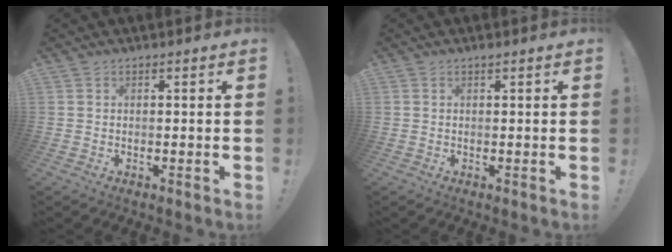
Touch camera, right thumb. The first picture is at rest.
{"total": 0.5, "force": [0.4, -0.3, 0.1], "torque": [-0.007, 0.000, 0.009]}